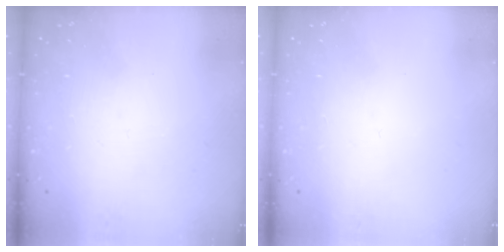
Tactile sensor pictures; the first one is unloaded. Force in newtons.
{"total": 0.0}